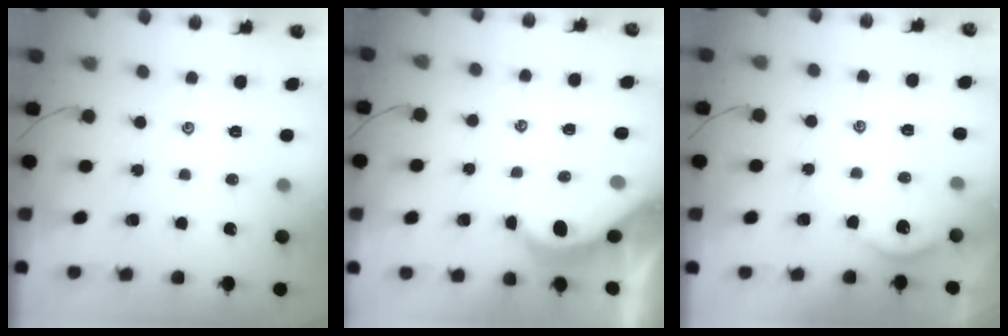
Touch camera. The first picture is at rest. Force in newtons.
{"total": 3.9, "press": 3.9, "slide": 0.5}
{"total": 2.9, "press": 2.9, "slide": 0.3}